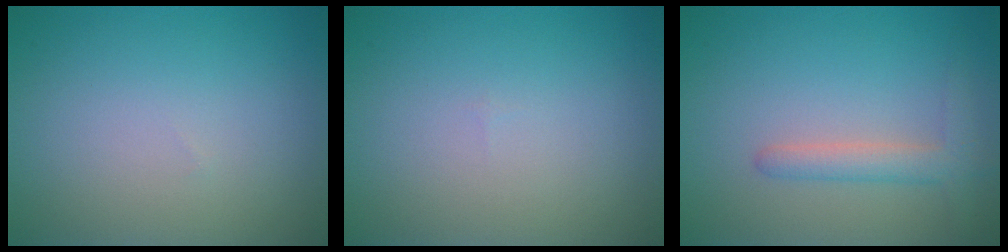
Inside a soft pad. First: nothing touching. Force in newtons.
{"total": 0.0}
{"total": 2.4, "press": 2.4, "slide": 0.3}